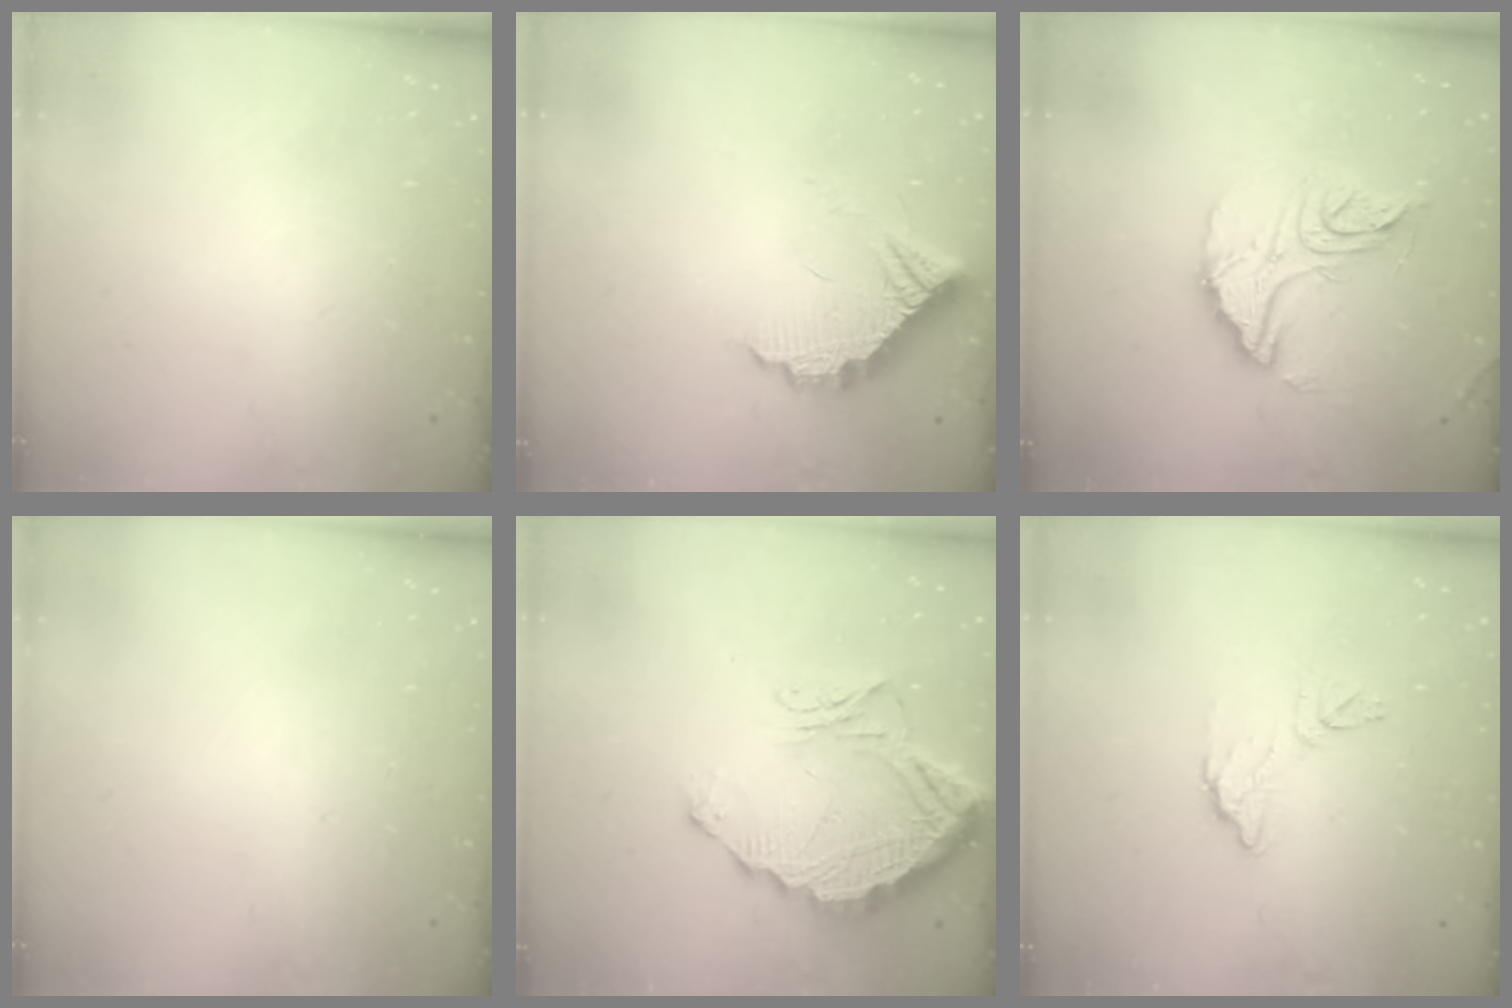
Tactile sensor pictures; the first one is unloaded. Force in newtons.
{"total": 10.3, "press": 10.3, "slide": 0.8}
{"total": 15.7, "press": 15.6, "slide": 1.6}
{"total": 0.0}
{"total": 13.9, "press": 13.8, "slide": 1.0}
{"total": 8.4, "press": 8.4, "slide": 0.5}